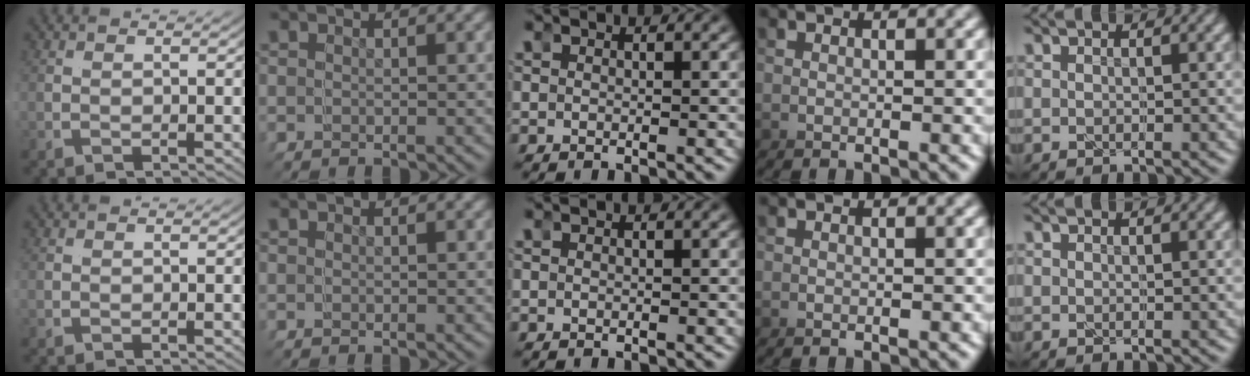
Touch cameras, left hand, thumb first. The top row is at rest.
{}